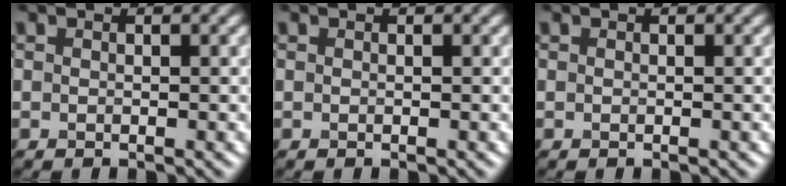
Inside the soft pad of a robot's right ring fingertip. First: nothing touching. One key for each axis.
{"total": 0.0}
{"total": 0.0}